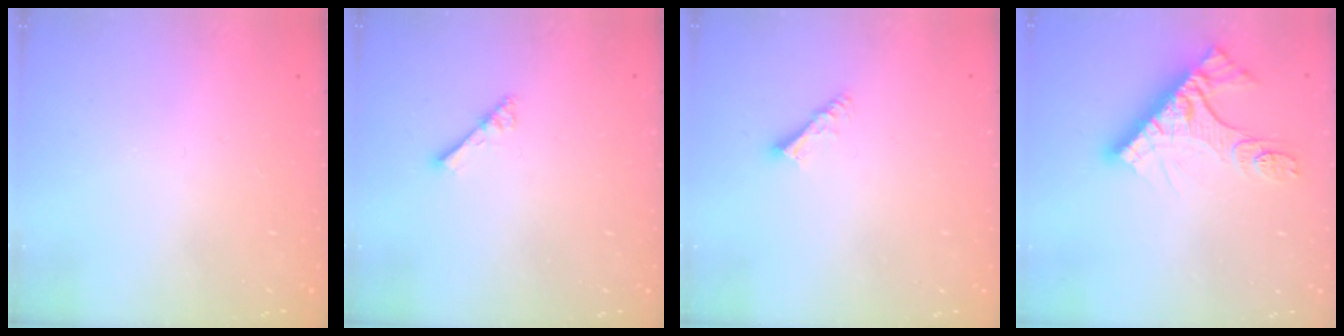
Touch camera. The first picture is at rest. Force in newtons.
{"total": 3.3, "press": 3.2, "slide": 0.4}
{"total": 4.4, "press": 4.4, "slide": 0.1}
{"total": 14.3, "press": 14.3, "slide": 1.2}